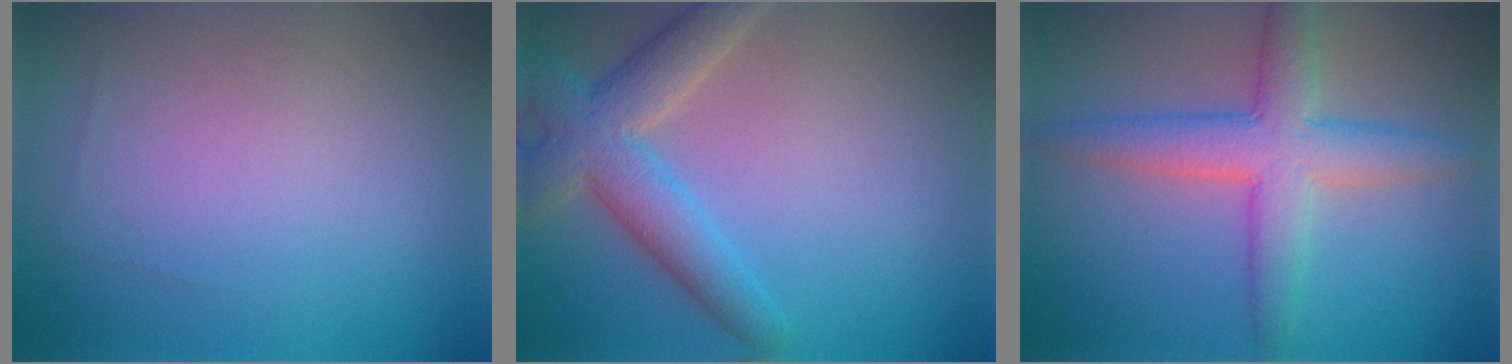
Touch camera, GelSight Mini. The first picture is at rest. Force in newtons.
{"total": 5.5, "press": 5.4, "slide": 0.4}
{"total": 5.5, "press": 5.5, "slide": 0.2}